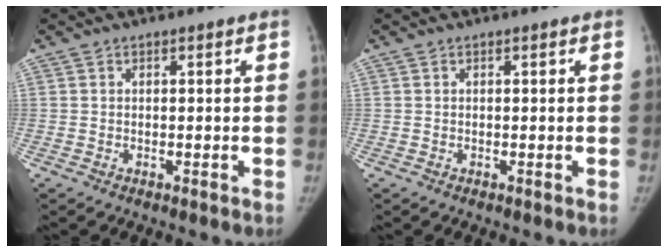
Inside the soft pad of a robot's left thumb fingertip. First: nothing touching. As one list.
[{"total": 0.0}]